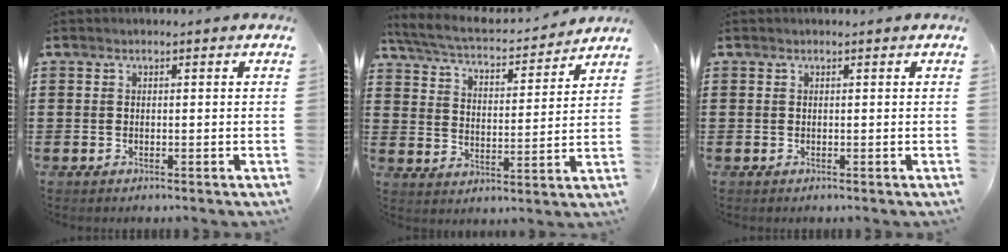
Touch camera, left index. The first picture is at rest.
{"total": 4.9, "force": [4.5, 0.6, 1.8], "torque": [-0.059, -0.029, 0.072]}
{"total": 0.0}